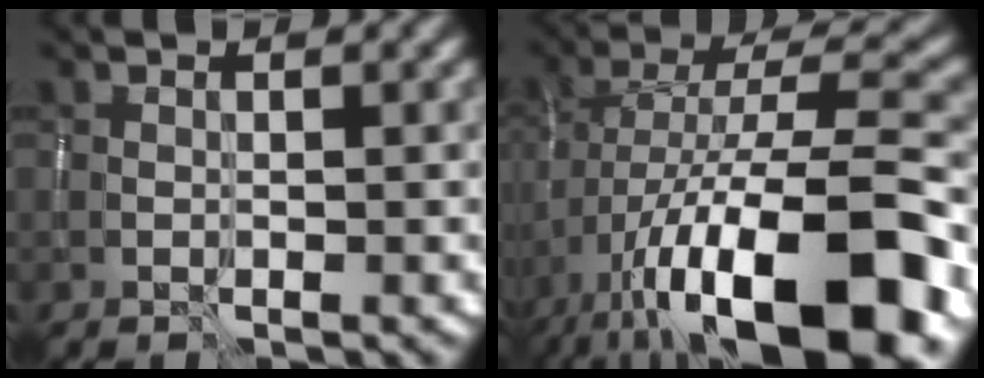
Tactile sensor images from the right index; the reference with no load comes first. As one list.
[{"total": 17.0, "force": [-8.0, 6.0, 13.7], "torque": [-0.227, 0.013, -0.138]}]